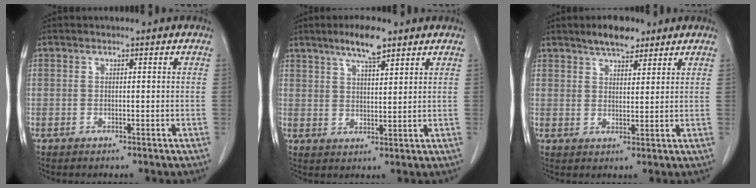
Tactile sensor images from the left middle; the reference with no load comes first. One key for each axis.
{"total": 6.5, "fx": 4.6, "fy": 1.1, "fz": 4.4, "tx": -0.085, "ty": 0.004, "tz": 0.080}
{"total": 5.4, "fx": 4.2, "fy": 1.9, "fz": 2.8, "tx": -0.050, "ty": 0.006, "tz": 0.070}